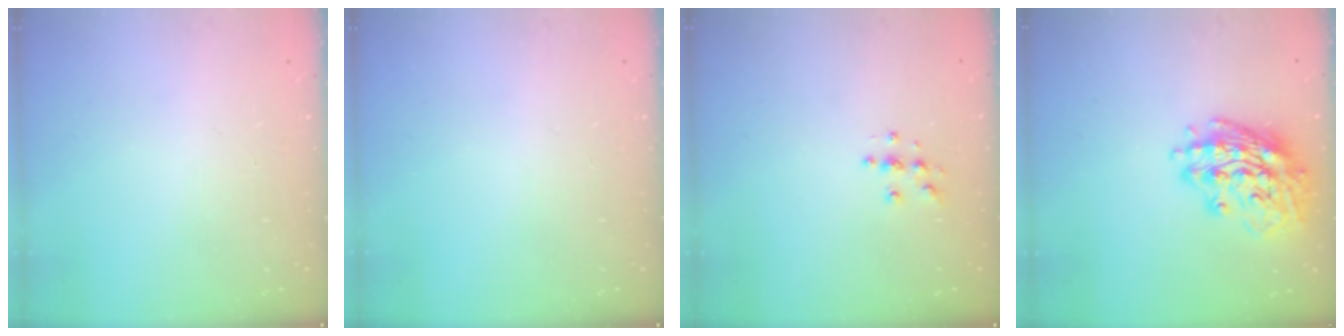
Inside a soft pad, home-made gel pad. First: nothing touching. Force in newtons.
{"total": 0.0}
{"total": 5.2, "press": 5.1, "slide": 0.5}
{"total": 16.4, "press": 16.2, "slide": 2.5}